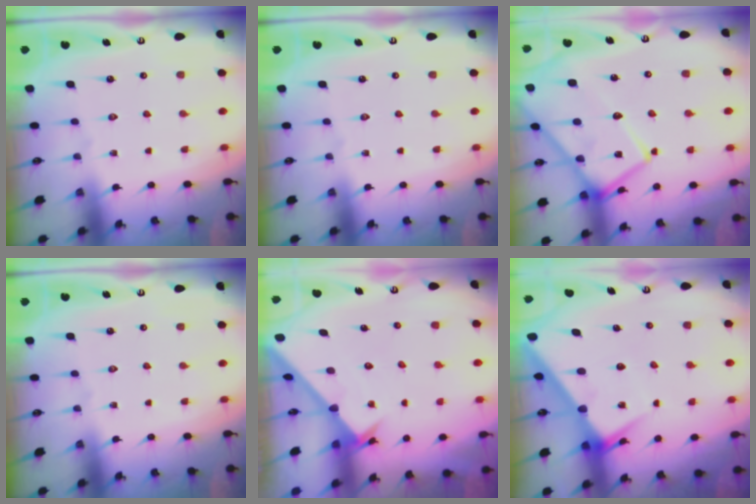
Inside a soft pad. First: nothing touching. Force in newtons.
{"total": 0.0}
{"total": 17.1, "press": 17.0, "slide": 1.6}
{"total": 0.0}
{"total": 2.6, "press": 2.6, "slide": 0.2}
{"total": 6.1, "press": 6.0, "slide": 0.6}